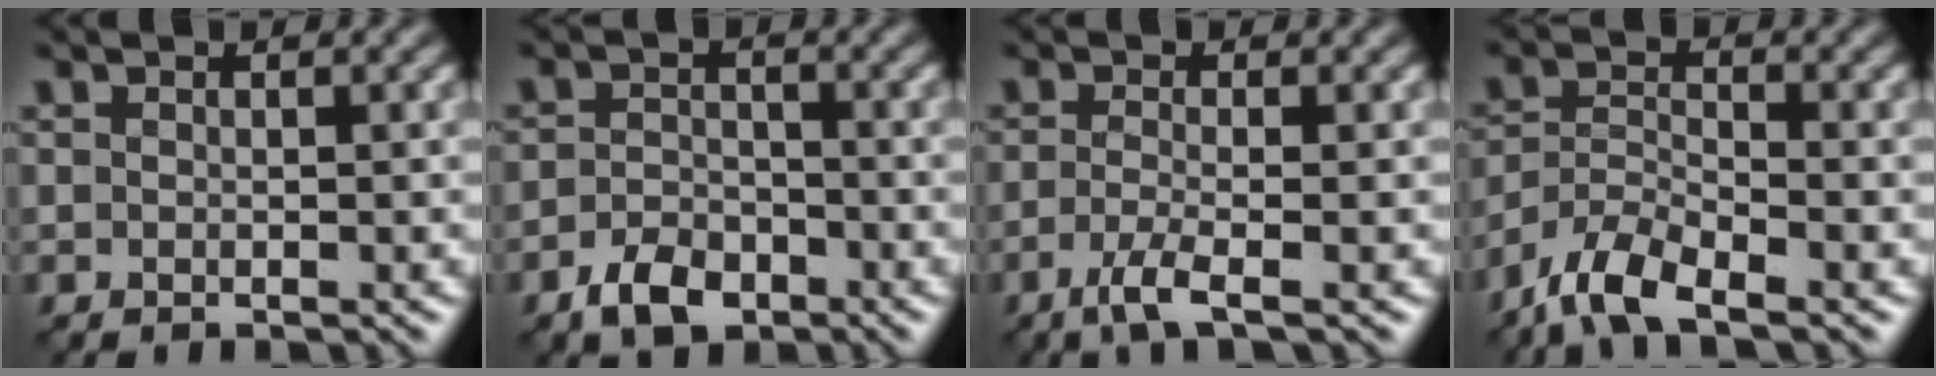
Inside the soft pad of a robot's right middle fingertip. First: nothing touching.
{"total": 3.2, "force": [-2.0, 2.0, 1.5], "torque": [-0.025, 0.003, -0.043]}
{"total": 2.6, "force": [-1.3, 0.6, 2.2], "torque": [-0.042, -0.003, -0.036]}
{"total": 5.1, "force": [-3.8, 1.6, 2.9], "torque": [-0.058, -0.002, -0.081]}